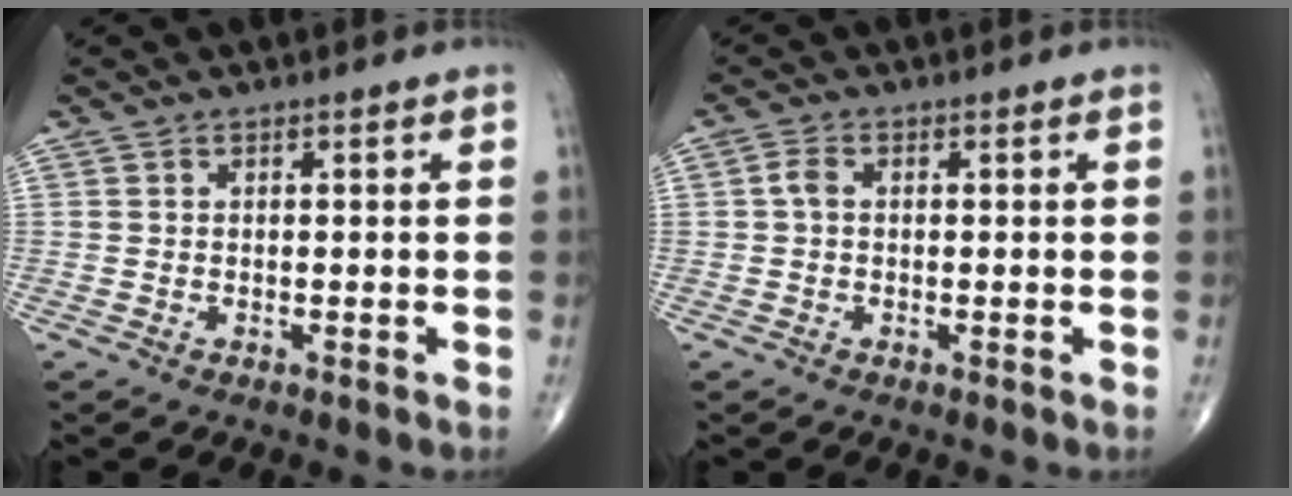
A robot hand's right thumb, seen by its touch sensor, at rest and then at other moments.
{"total": 1.4, "force": [0.1, 1.0, 1.0], "torque": [-0.017, 0.003, 0.001]}